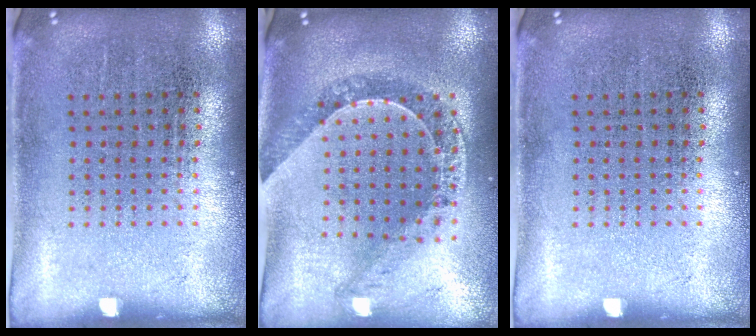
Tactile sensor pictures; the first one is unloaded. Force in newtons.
{"total": 1.2, "press": 1.2, "slide": 0.2}
{"total": 0.0}